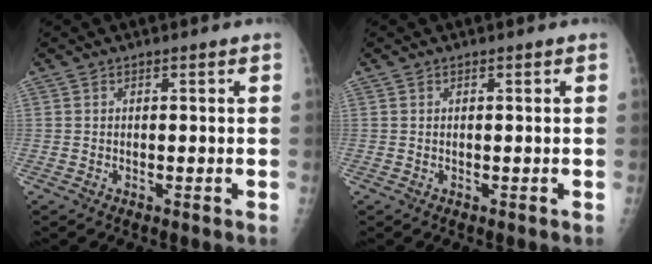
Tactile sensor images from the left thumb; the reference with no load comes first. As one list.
[{"total": 0.0}]